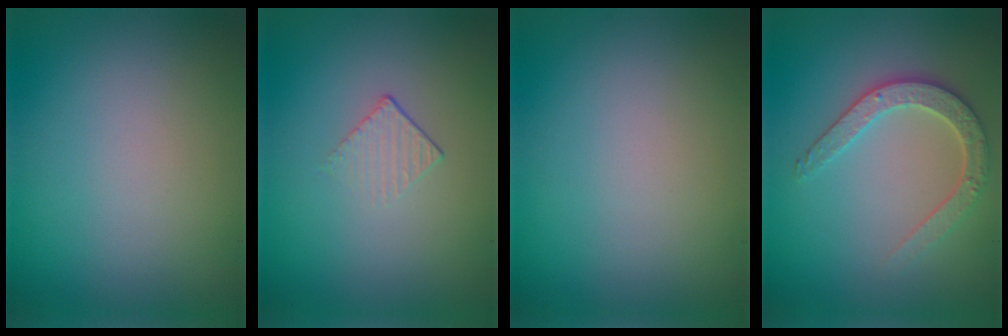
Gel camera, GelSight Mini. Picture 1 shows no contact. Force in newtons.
{"total": 1.2, "press": 0.5, "slide": 1.1}
{"total": 0.0}
{"total": 3.4, "press": 3.1, "slide": 1.4}